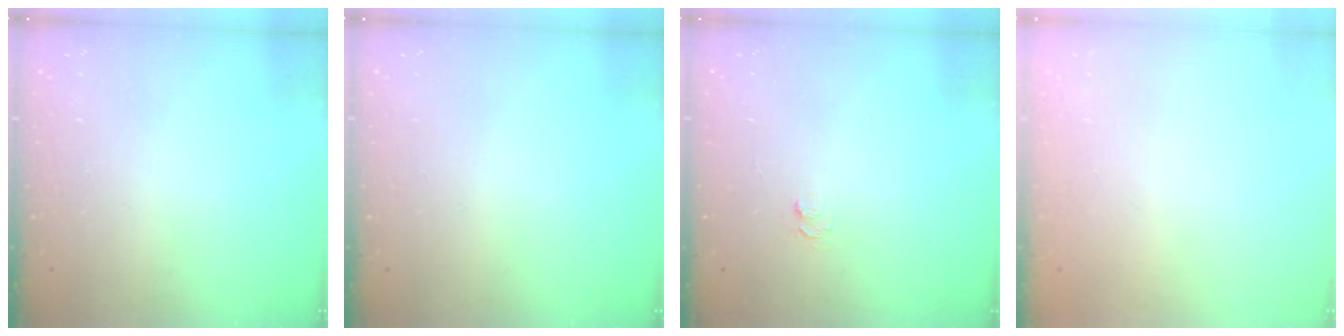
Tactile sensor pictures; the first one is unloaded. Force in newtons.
{"total": 0.0}
{"total": 4.2, "press": 4.1, "slide": 0.5}
{"total": 2.7, "press": 2.6, "slide": 0.8}